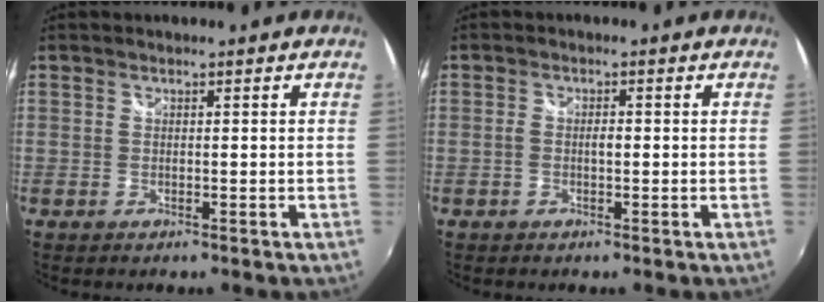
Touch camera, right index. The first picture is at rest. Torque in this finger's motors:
{"motor_torque": [0.48, 0.23, 0.21, 0.05]}